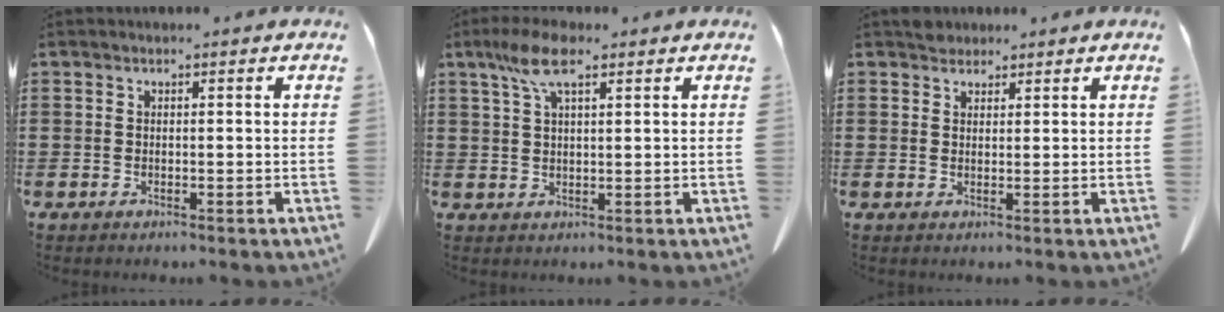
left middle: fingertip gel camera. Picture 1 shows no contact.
{"total": 6.4, "force": [3.3, 1.8, 5.1], "torque": [-0.115, 0.004, 0.058]}
{"total": 2.1, "force": [1.9, 0.9, 0.2], "torque": [-0.002, -0.002, 0.037]}